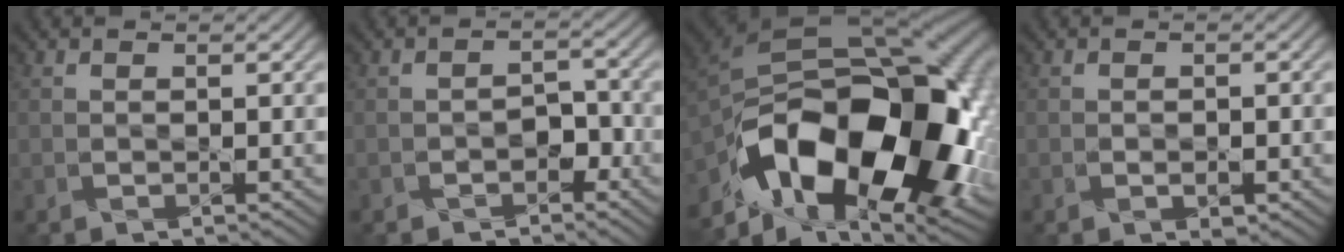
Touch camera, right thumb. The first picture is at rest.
{"total": 2.3, "force": [-1.7, 1.2, 0.9], "torque": [-0.010, 0.009, -0.026]}
{"total": 19.7, "force": [-7.4, 11.0, 14.5], "torque": [-0.287, -0.037, -0.112]}
{"total": 1.2, "force": [-0.6, 0.7, 0.8], "torque": [-0.013, -0.004, -0.008]}